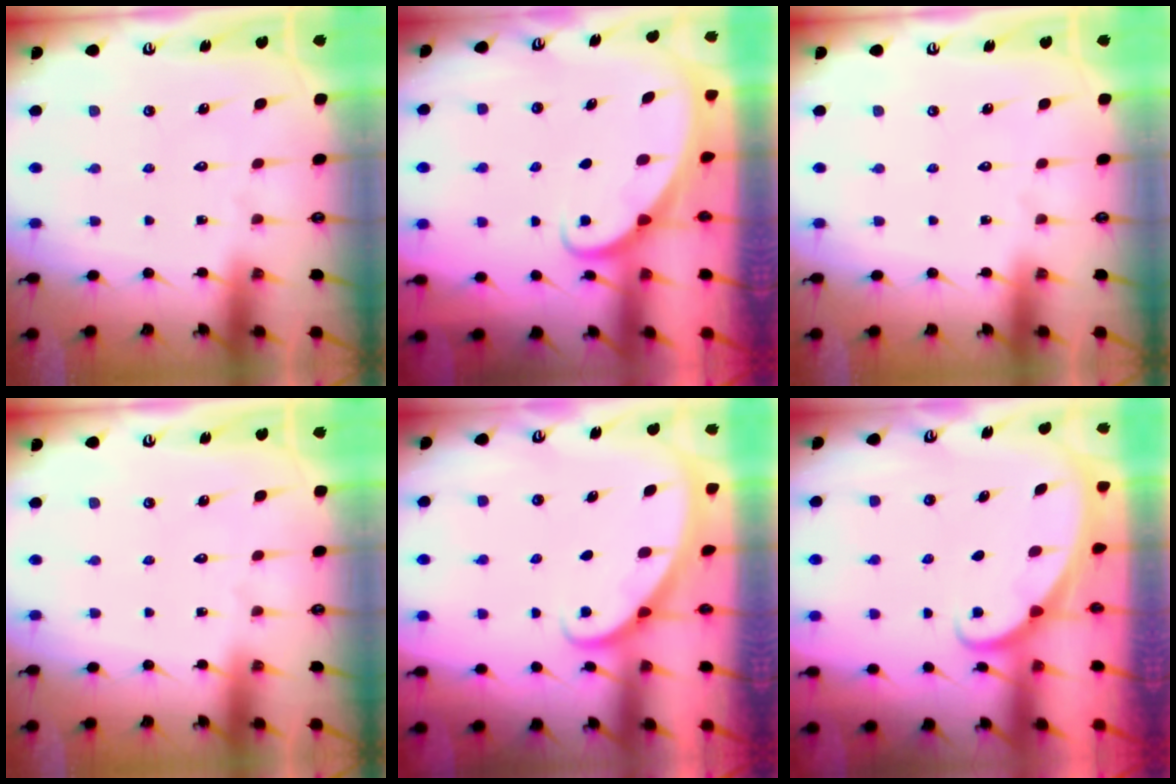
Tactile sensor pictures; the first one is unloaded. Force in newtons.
{"total": 1.8, "press": 1.8, "slide": 0.1}
{"total": 0.0}
{"total": 0.0}
{"total": 1.9, "press": 1.9, "slide": 0.1}
{"total": 1.8, "press": 1.8, "slide": 0.1}